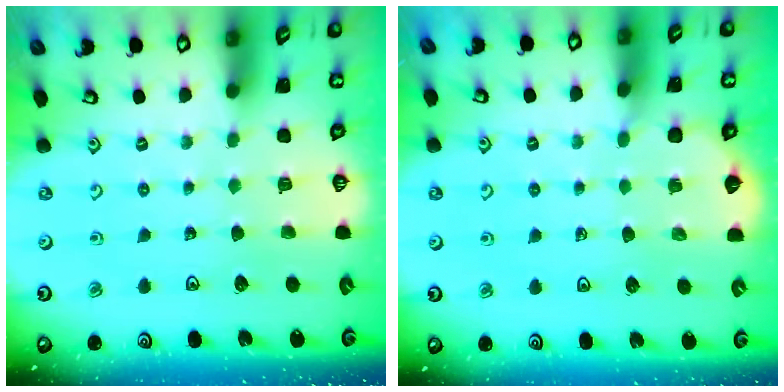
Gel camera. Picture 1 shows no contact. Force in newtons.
{"total": 2.3, "press": 2.3, "slide": 0.1}